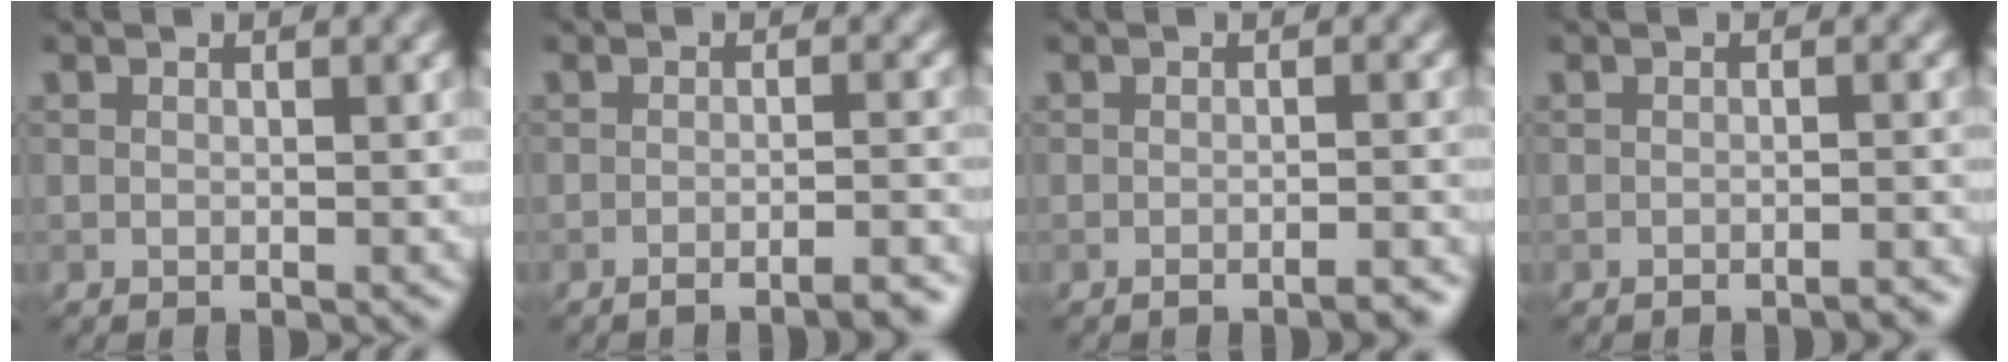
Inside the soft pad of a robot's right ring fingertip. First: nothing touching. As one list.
[{"total": 3.5, "force": [-2.6, 0.7, 2.2], "torque": [-0.025, 0.008, -0.042]}, {"total": 2.3, "force": [-1.6, 0.5, 1.6], "torque": [-0.011, 0.003, -0.026]}, {"total": 1.6, "force": [-1.4, 0.3, 0.8], "torque": [-0.001, 0.005, -0.018]}]